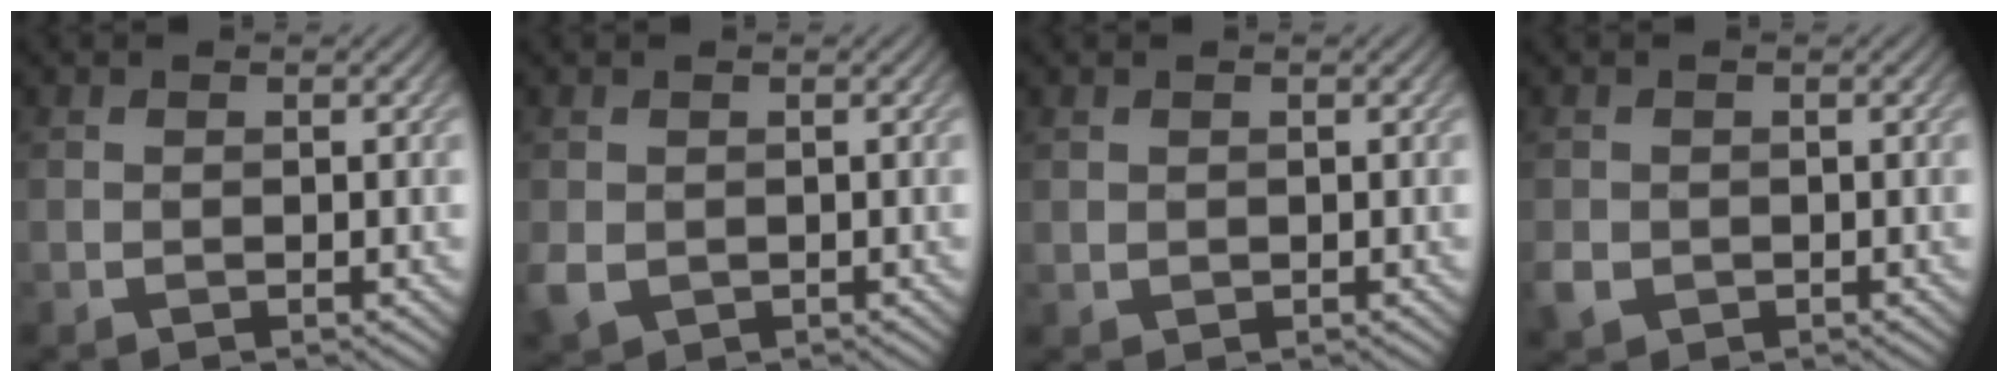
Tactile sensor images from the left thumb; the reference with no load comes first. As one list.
[{"total": 2.6, "force": [-0.3, 2.2, 1.4], "torque": [-0.040, -0.008, -0.006]}, {"total": 0.6, "force": [0.4, 0.4, 0.1], "torque": [-0.004, -0.001, 0.011]}, {"total": 2.2, "force": [-0.7, 1.9, 1.0], "torque": [-0.027, -0.008, -0.017]}]